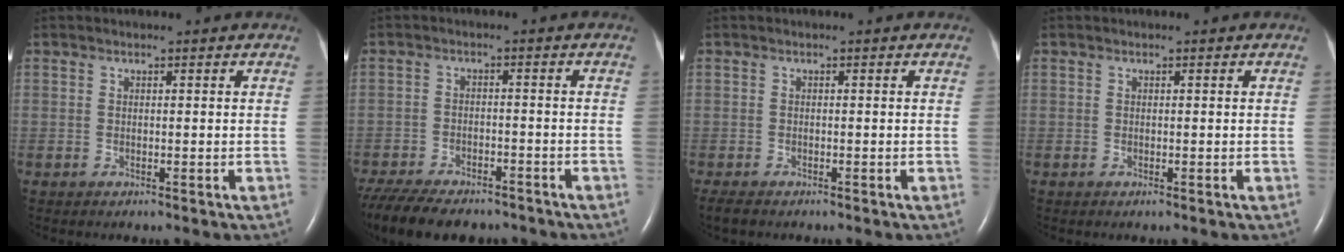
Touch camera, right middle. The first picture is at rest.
{"total": 16.6, "force": [-13.4, 6.4, 7.6], "torque": [-0.196, -0.023, -0.192]}
{"total": 2.1, "force": [-1.7, 0.7, 1.1], "torque": [-0.024, -0.007, -0.025]}
{"total": 0.0}